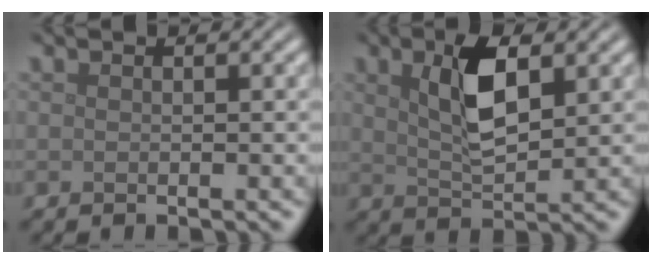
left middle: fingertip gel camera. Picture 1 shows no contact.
{"total": 5.2, "force": [1.7, 2.1, 4.4], "torque": [-0.092, 0.005, 0.032]}